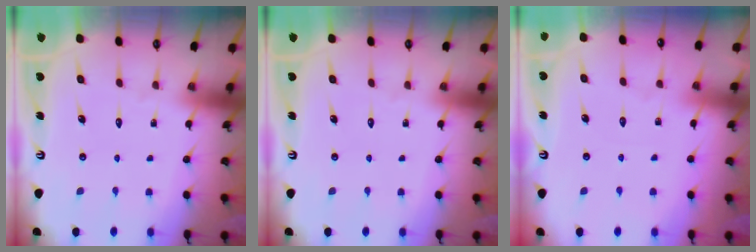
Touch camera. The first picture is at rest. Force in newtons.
{"total": 0.0}
{"total": 2.3, "press": 2.3, "slide": 0.3}